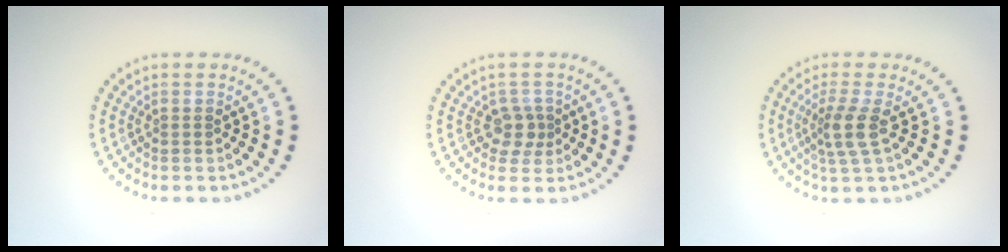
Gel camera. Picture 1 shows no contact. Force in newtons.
{"total": 1.9, "press": 1.7, "slide": 1.0}
{"total": 2.7, "press": 2.2, "slide": 1.7}